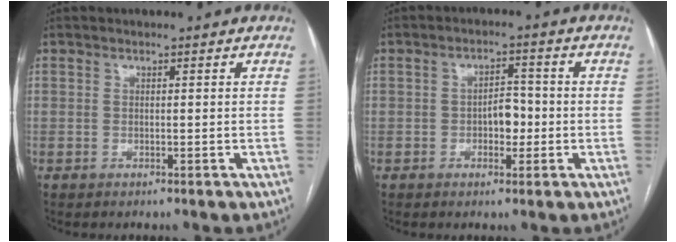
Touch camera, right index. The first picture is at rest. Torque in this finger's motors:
{"motor_torque": [0.81, 0.24, 0.05, 0.05]}